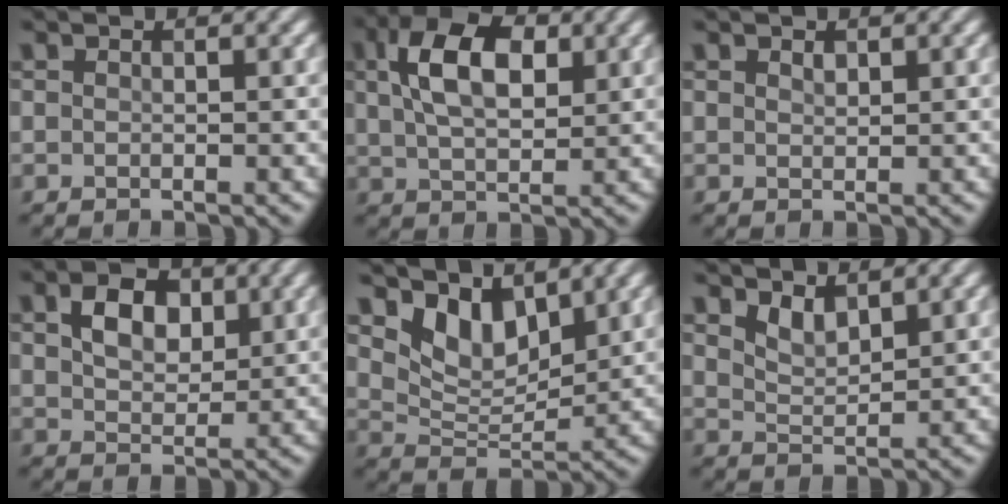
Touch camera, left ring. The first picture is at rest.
{"total": 7.1, "force": [2.3, 4.0, 5.4], "torque": [-0.108, 0.011, 0.035]}
{"total": 0.7, "force": [0.5, 0.4, 0.3], "torque": [-0.008, -0.002, 0.011]}
{"total": 4.1, "force": [1.5, 2.7, 2.7], "torque": [-0.052, 0.005, 0.023]}
{"total": 4.8, "force": [3.4, 2.3, 2.4], "torque": [-0.054, -0.011, 0.059]}
{"total": 2.1, "force": [1.6, 0.8, 1.1], "torque": [-0.023, -0.007, 0.035]}